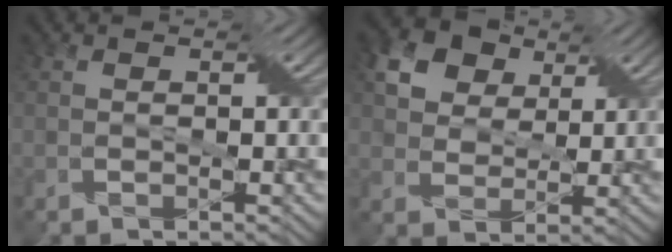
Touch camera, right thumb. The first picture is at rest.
{"total": 9.8, "force": [5.0, 7.0, 4.6], "torque": [-0.142, 0.022, 0.093]}